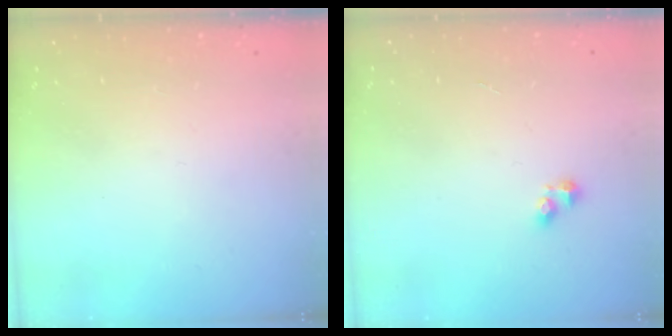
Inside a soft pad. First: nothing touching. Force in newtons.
{"total": 2.5, "press": 2.5, "slide": 0.3}